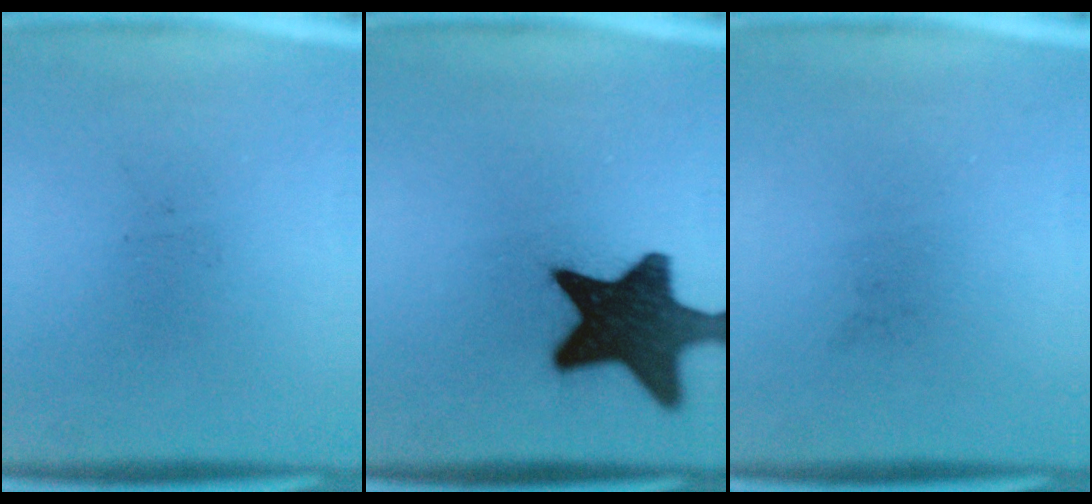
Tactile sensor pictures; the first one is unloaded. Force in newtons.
{"total": 15.9}
{"total": 0.0}